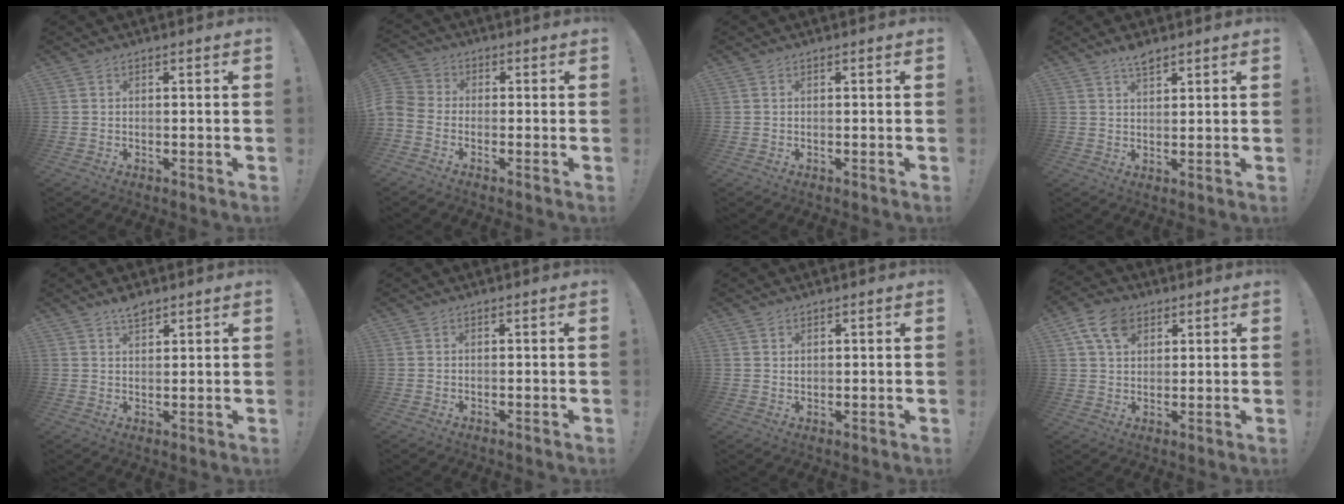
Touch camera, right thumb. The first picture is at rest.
{"total": 4.6, "force": [-2.8, 3.0, 2.1], "torque": [-0.051, 0.011, -0.053]}
{"total": 0.0}
{"total": 3.9, "force": [3.2, 1.2, 1.9], "torque": [-0.027, -0.019, 0.054]}
{"total": 3.6, "force": [3.0, 1.2, 1.6], "torque": [-0.029, -0.015, 0.052]}
{"total": 0.0}
{"total": 1.0, "force": [0.7, 0.7, 0.2], "torque": [0.001, -0.002, 0.013]}
{"total": 9.4, "force": [4.3, 6.2, 5.5], "torque": [-0.085, -0.006, 0.082]}